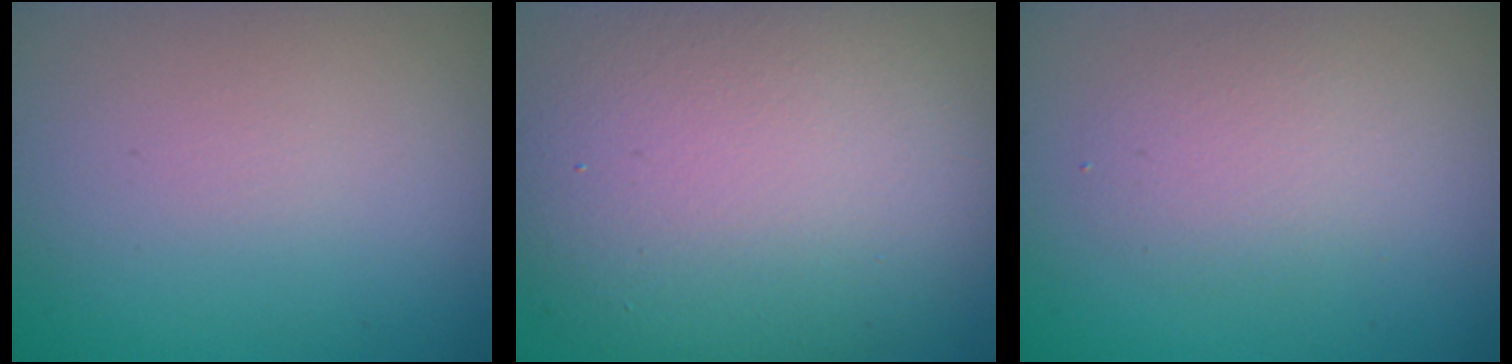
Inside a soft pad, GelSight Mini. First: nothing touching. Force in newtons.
{"total": 12.9, "press": 12.9, "slide": 0.8}
{"total": 2.4, "press": 2.4, "slide": 0.2}